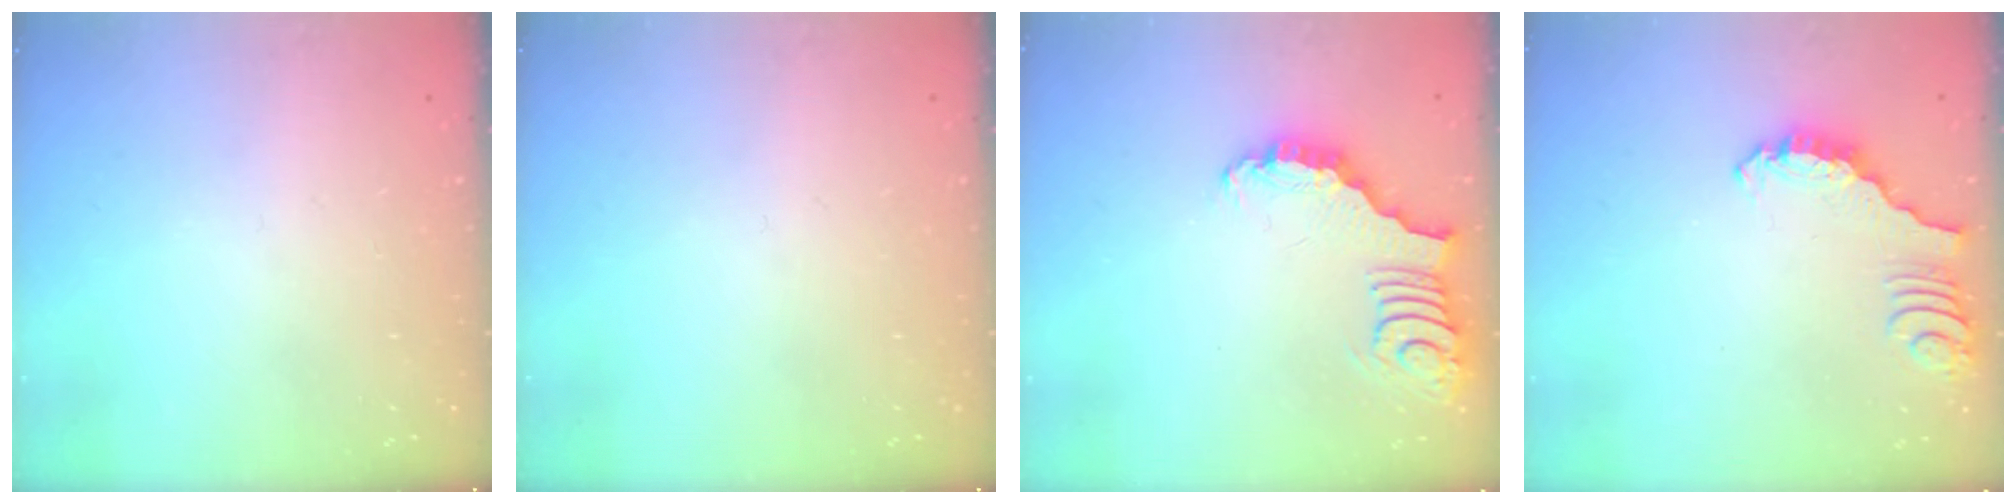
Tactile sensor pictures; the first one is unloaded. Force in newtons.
{"total": 0.0}
{"total": 3.5, "press": 3.5, "slide": 0.6}
{"total": 2.9, "press": 2.9, "slide": 0.3}